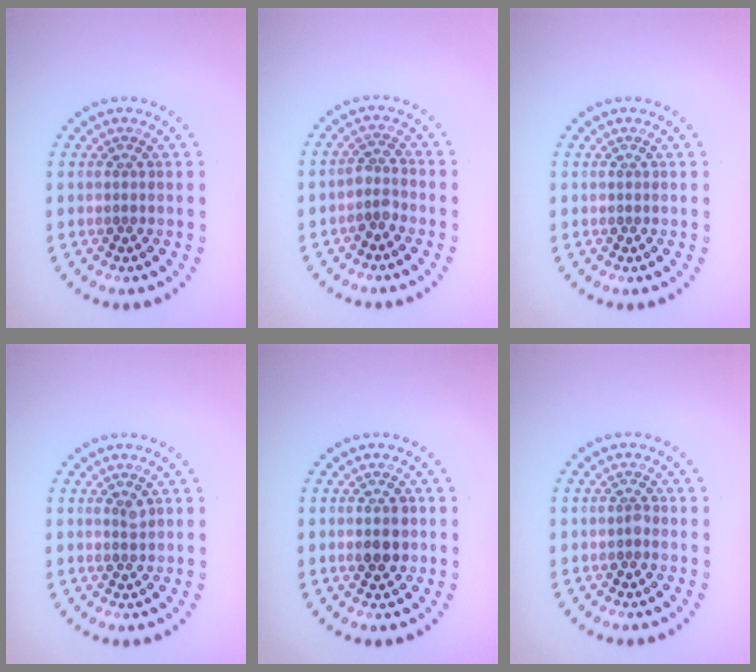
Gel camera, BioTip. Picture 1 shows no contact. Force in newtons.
{"total": 1.8, "press": 1.3, "slide": 1.2}
{"total": 0.0}
{"total": 0.8, "press": 0.6, "slide": 0.6}
{"total": 2.5, "press": 2.5, "slide": 0.2}
{"total": 0.6, "press": 0.5, "slide": 0.3}